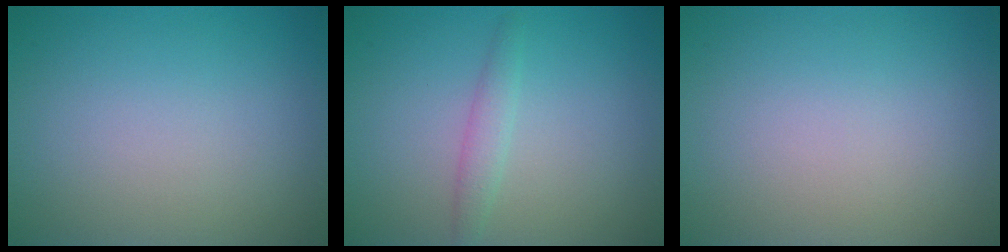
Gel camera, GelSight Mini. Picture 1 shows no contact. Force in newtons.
{"total": 1.5, "press": 1.5, "slide": 0.1}
{"total": 0.0}